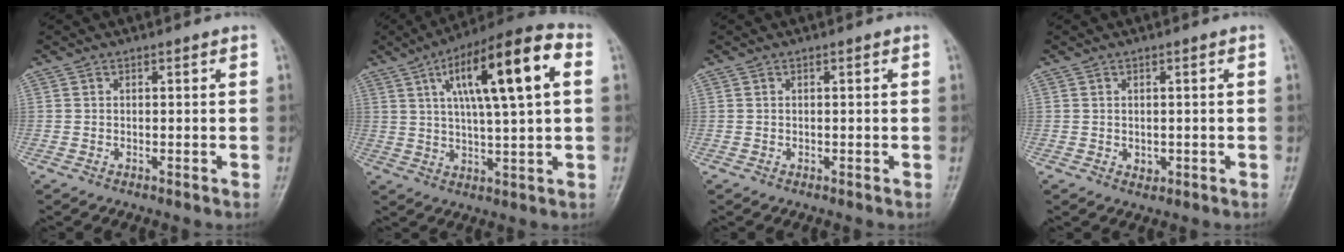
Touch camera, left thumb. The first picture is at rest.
{"total": 18.6, "force": [5.5, 4.6, 17.2], "torque": [-0.275, 0.017, 0.083]}
{"total": 0.7, "force": [0.0, 0.3, 0.6], "torque": [-0.012, 0.005, 0.000]}
{"total": 2.1, "force": [-0.3, 1.5, 1.4], "torque": [-0.014, 0.005, 0.000]}